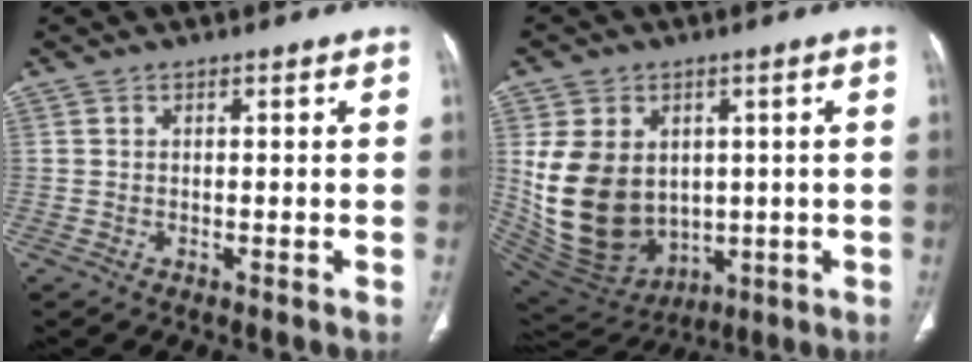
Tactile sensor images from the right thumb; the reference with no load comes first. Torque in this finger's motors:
{"motor_torque": [-0.79, 1.75, 1.71, 0.36, 0.23]}